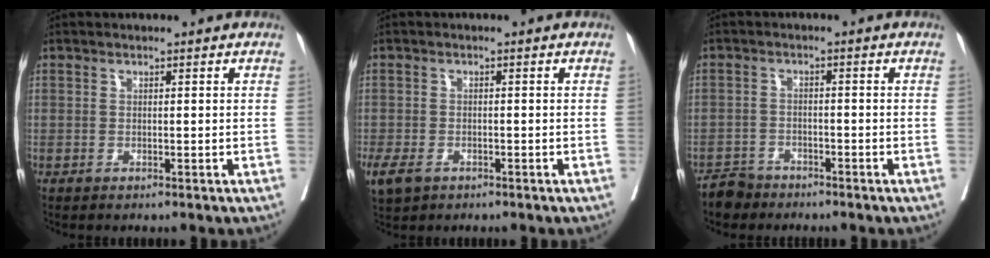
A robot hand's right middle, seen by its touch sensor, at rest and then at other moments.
{"total": 7.8, "force": [-4.2, 5.3, 3.9], "torque": [-0.107, -0.011, -0.064]}
{"total": 3.3, "force": [-3.0, 1.6, -0.1], "torque": [-0.004, 0.001, -0.055]}